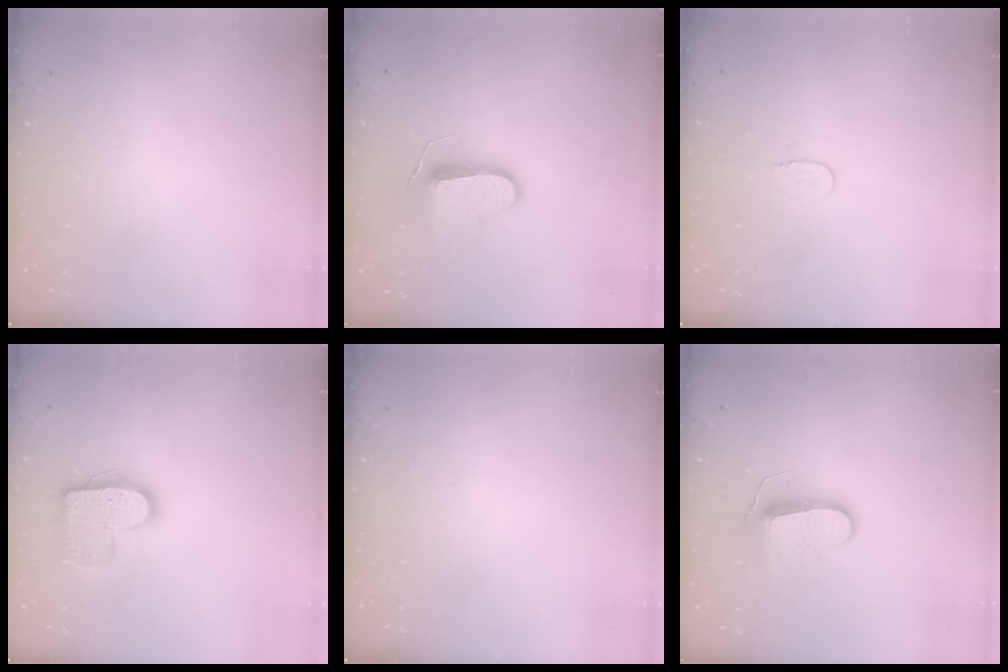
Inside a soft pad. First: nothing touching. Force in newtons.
{"total": 9.4, "press": 9.4, "slide": 0.2}
{"total": 3.7, "press": 3.7, "slide": 0.3}
{"total": 13.5, "press": 13.5, "slide": 0.7}
{"total": 0.0}
{"total": 9.6, "press": 9.6, "slide": 0.3}